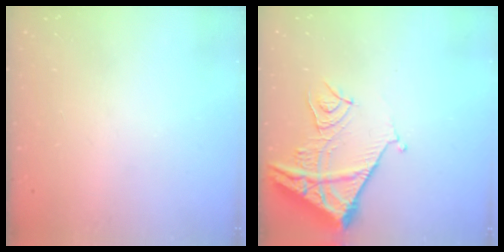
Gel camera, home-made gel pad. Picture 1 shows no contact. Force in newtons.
{"total": 12.8, "press": 12.7, "slide": 1.6}